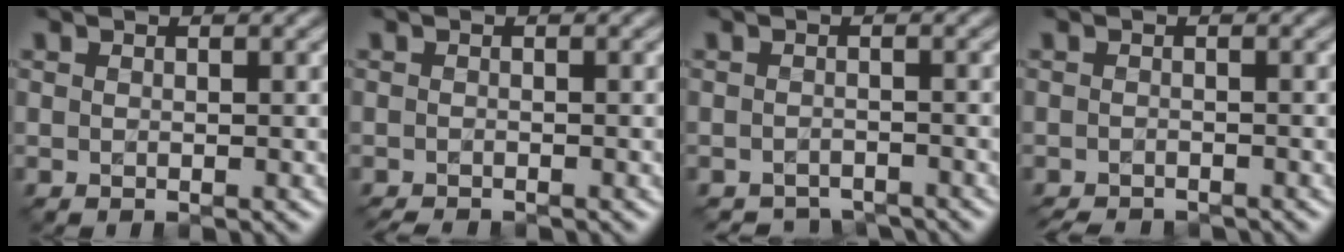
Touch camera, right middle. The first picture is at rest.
{"total": 1.6, "force": [-1.5, 0.1, 0.5], "torque": [-0.009, -0.012, -0.027]}
{"total": 2.6, "force": [-2.6, 0.6, -0.1], "torque": [0.009, -0.010, -0.039]}
{"total": 2.5, "force": [-2.5, 0.3, 0.5], "torque": [-0.005, -0.013, -0.038]}